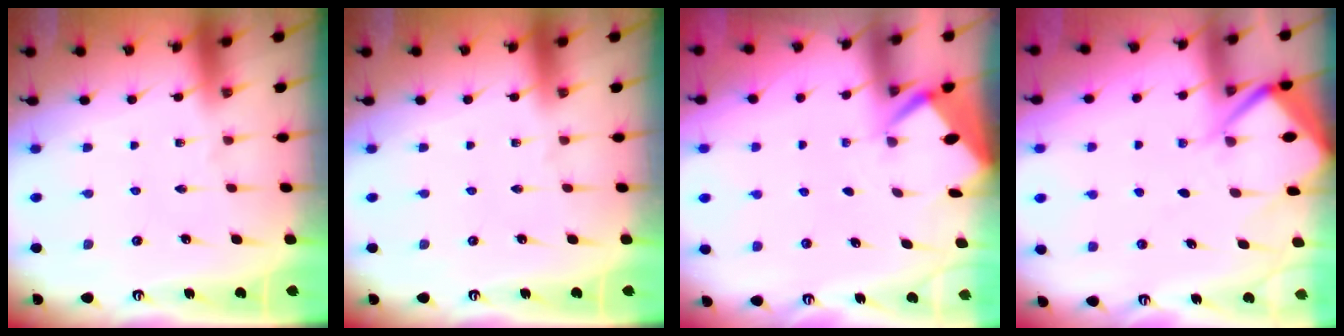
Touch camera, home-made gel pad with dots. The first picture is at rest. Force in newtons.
{"total": 0.0}
{"total": 2.7, "press": 2.7, "slide": 0.3}
{"total": 6.8, "press": 6.7, "slide": 0.6}